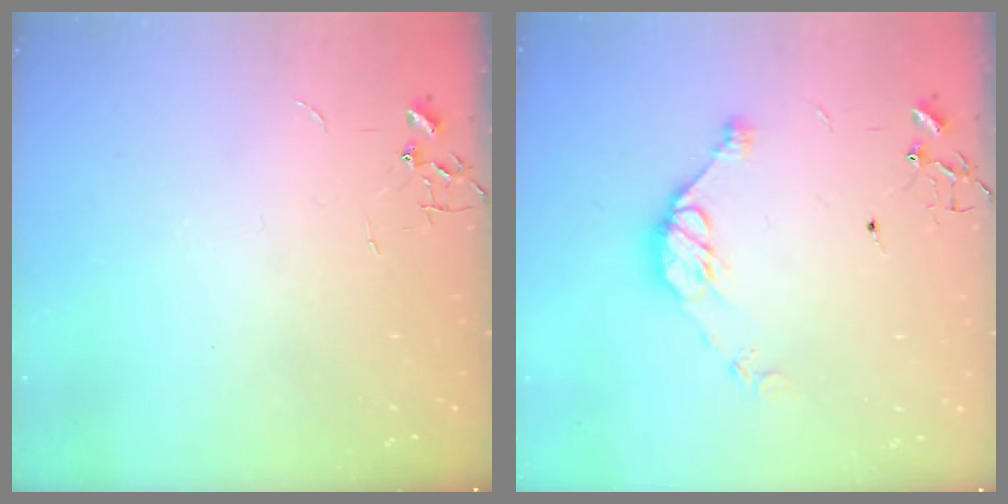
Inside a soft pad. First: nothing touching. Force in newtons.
{"total": 9.6, "press": 9.6, "slide": 0.8}